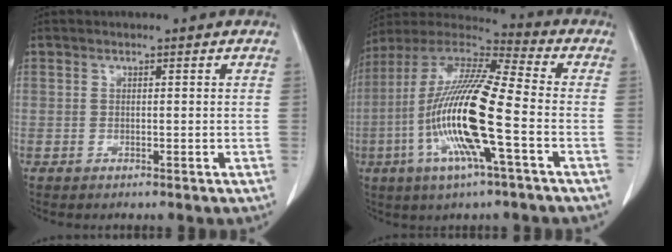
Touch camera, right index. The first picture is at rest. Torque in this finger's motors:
{"motor_torque": [2.00, -0.14, 1.05, 0.21]}